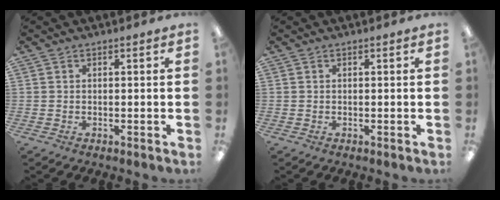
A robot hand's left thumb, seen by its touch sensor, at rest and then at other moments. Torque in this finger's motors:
{"motor_torque": [-0.03, 0.05, -0.17, 0.03, 0.00]}